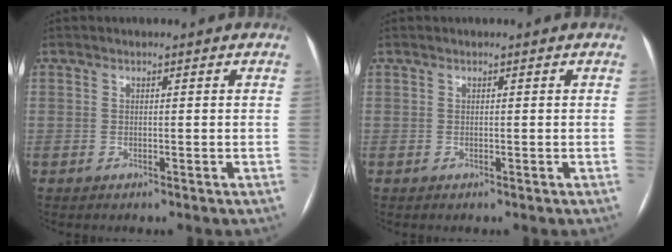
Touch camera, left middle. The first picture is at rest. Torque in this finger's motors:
{"motor_torque": [0.05, 0.05, 0.03, 0.01]}